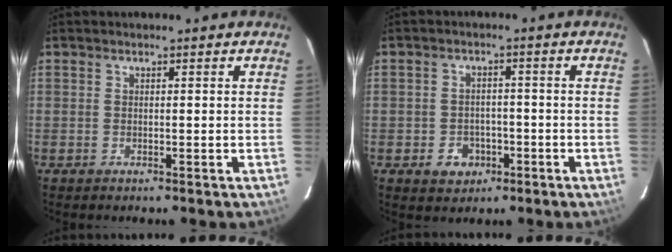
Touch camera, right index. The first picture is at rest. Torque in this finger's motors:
{"motor_torque": [0.36, -0.08, -0.06, -0.15]}